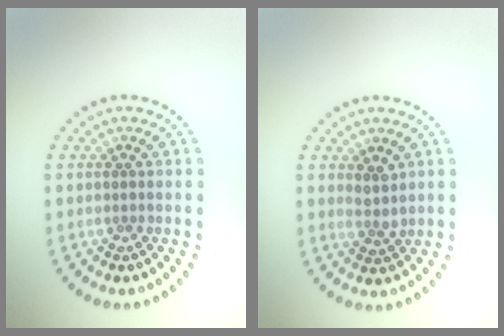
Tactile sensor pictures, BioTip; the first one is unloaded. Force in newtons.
{"total": 1.5, "press": 1.2, "slide": 0.9}